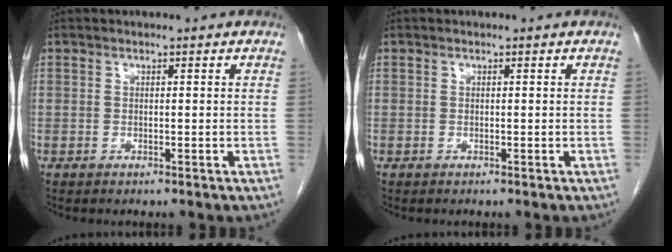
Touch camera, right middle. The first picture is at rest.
{"total": 0.0}